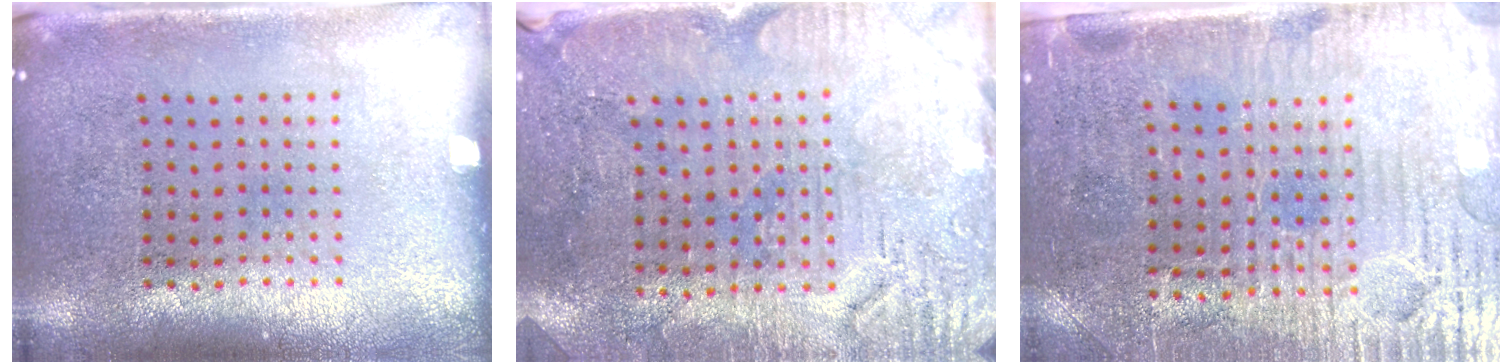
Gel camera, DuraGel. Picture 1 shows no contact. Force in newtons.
{"total": 3.0, "press": 2.9, "slide": 0.8}
{"total": 3.8, "press": 3.5, "slide": 1.4}